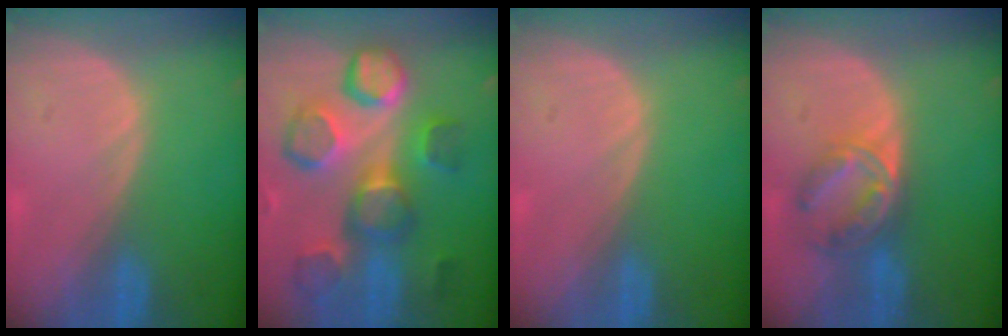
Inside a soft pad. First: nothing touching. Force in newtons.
{"total": 11.6, "press": 10.9, "slide": 4.0}
{"total": 0.0}
{"total": 6.8, "press": 6.0, "slide": 3.4}